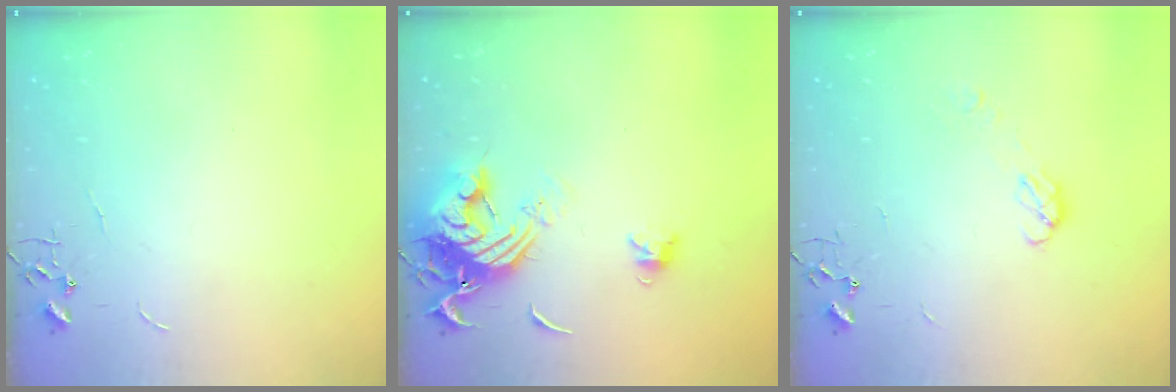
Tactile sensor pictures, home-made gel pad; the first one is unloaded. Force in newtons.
{"total": 14.5, "press": 14.4, "slide": 1.7}
{"total": 4.9, "press": 4.9, "slide": 0.8}